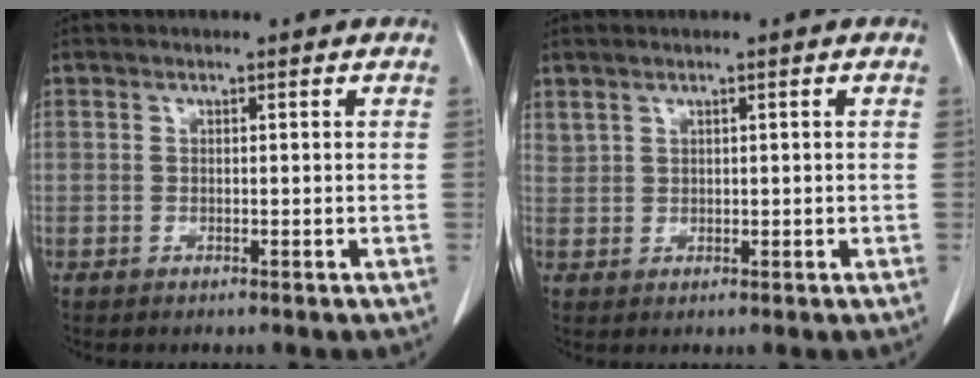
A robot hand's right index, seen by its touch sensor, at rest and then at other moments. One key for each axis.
{"total": 1.3, "fx": 1.1, "fy": 0.7, "fz": 0.3, "tx": -0.006, "ty": 0.009, "tz": 0.029}